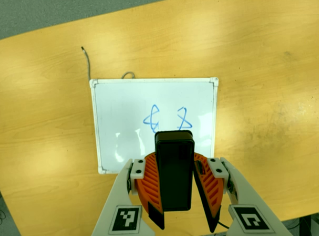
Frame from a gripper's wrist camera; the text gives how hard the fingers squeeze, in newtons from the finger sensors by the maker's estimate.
{"total": 8.1, "left": 8.2, "right": 7.9}